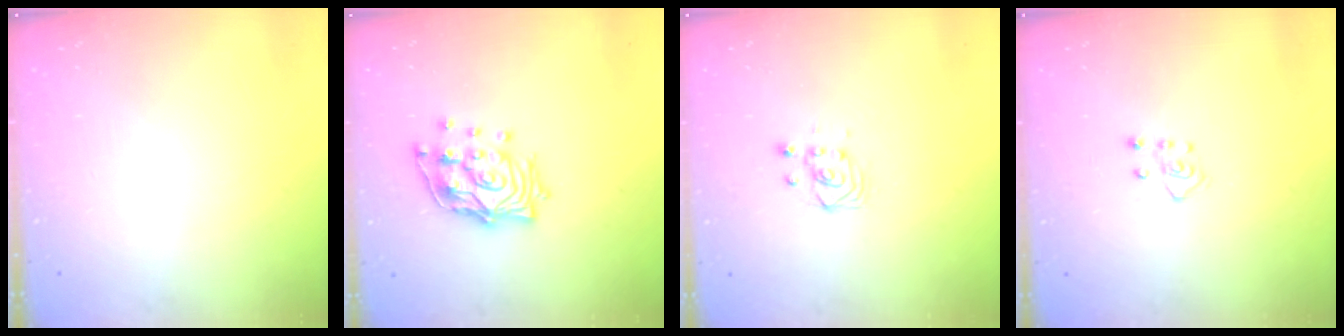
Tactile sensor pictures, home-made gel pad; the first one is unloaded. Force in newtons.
{"total": 15.1, "press": 15.0, "slide": 1.8}
{"total": 2.9, "press": 2.9, "slide": 0.6}
{"total": 4.3, "press": 4.2, "slide": 0.5}